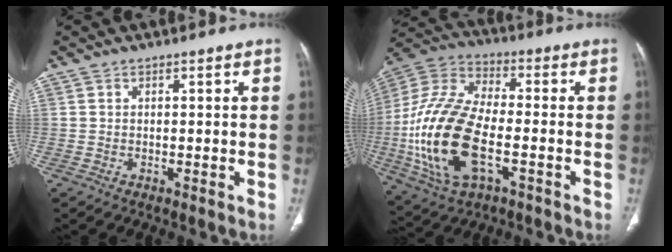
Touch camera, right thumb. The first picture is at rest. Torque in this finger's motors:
{"motor_torque": [1.06, 0.36, 2.49, -0.27, 0.49]}